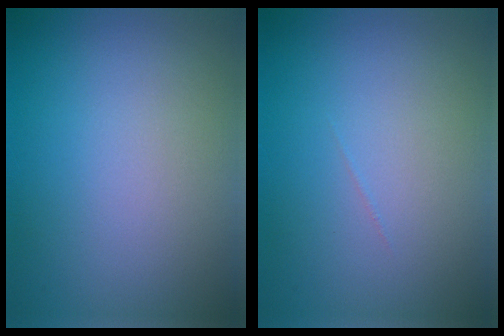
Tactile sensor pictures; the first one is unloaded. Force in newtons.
{"total": 0.0}